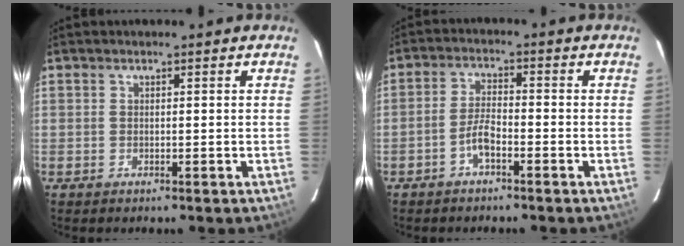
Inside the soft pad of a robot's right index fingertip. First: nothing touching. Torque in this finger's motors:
{"motor_torque": [0.14, 0.04, 0.08, 0.02]}